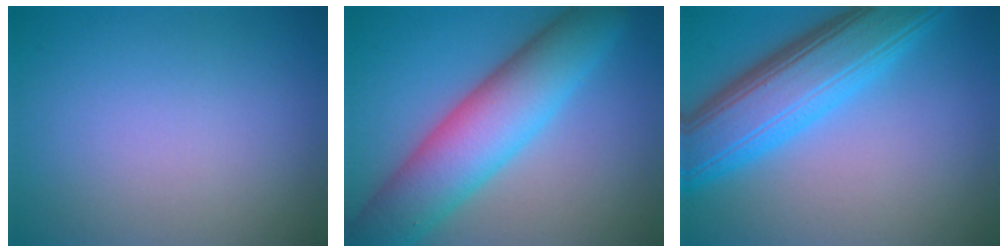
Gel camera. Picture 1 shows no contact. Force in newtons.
{"total": 9.2, "press": 9.2, "slide": 0.3}
{"total": 8.8, "press": 8.8, "slide": 0.2}